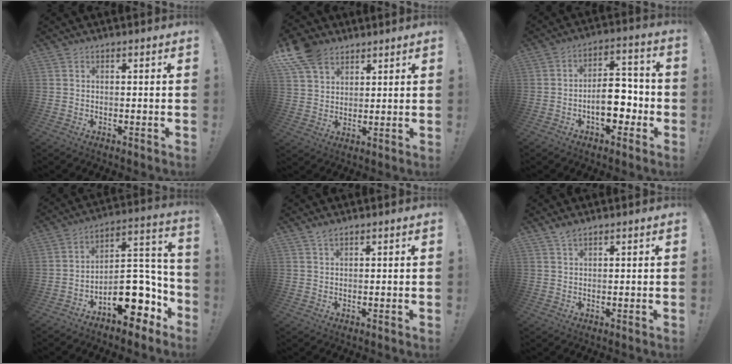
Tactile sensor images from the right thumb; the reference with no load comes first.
{"total": 10.1, "force": [6.9, 6.4, 3.6], "torque": [-0.067, -0.038, 0.136]}
{"total": 12.7, "force": [-3.4, 7.2, 9.9], "torque": [-0.152, 0.025, -0.058]}
{"total": 17.6, "force": [-8.0, 9.7, 12.2], "torque": [-0.144, 0.052, -0.113]}
{"total": 1.6, "force": [1.2, 0.5, 1.0], "torque": [-0.017, -0.002, 0.022]}
{"total": 2.3, "force": [1.7, 0.7, 1.3], "torque": [-0.023, -0.006, 0.031]}